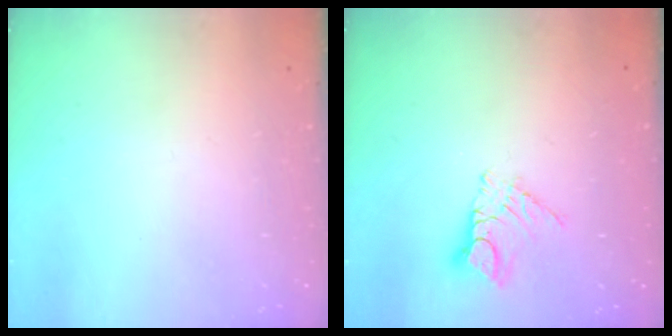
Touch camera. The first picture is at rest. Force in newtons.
{"total": 9.0, "press": 9.0, "slide": 0.8}